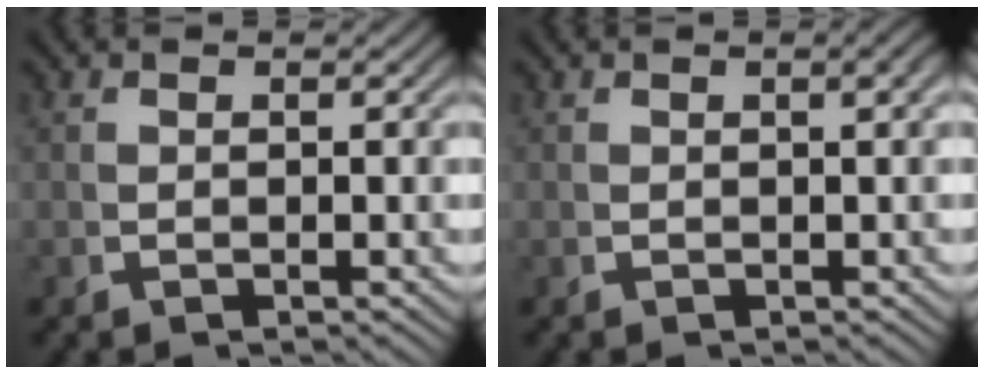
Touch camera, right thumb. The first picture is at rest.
{"total": 0.9, "force": [0.2, 0.1, 0.8], "torque": [-0.006, 0.003, 0.004]}